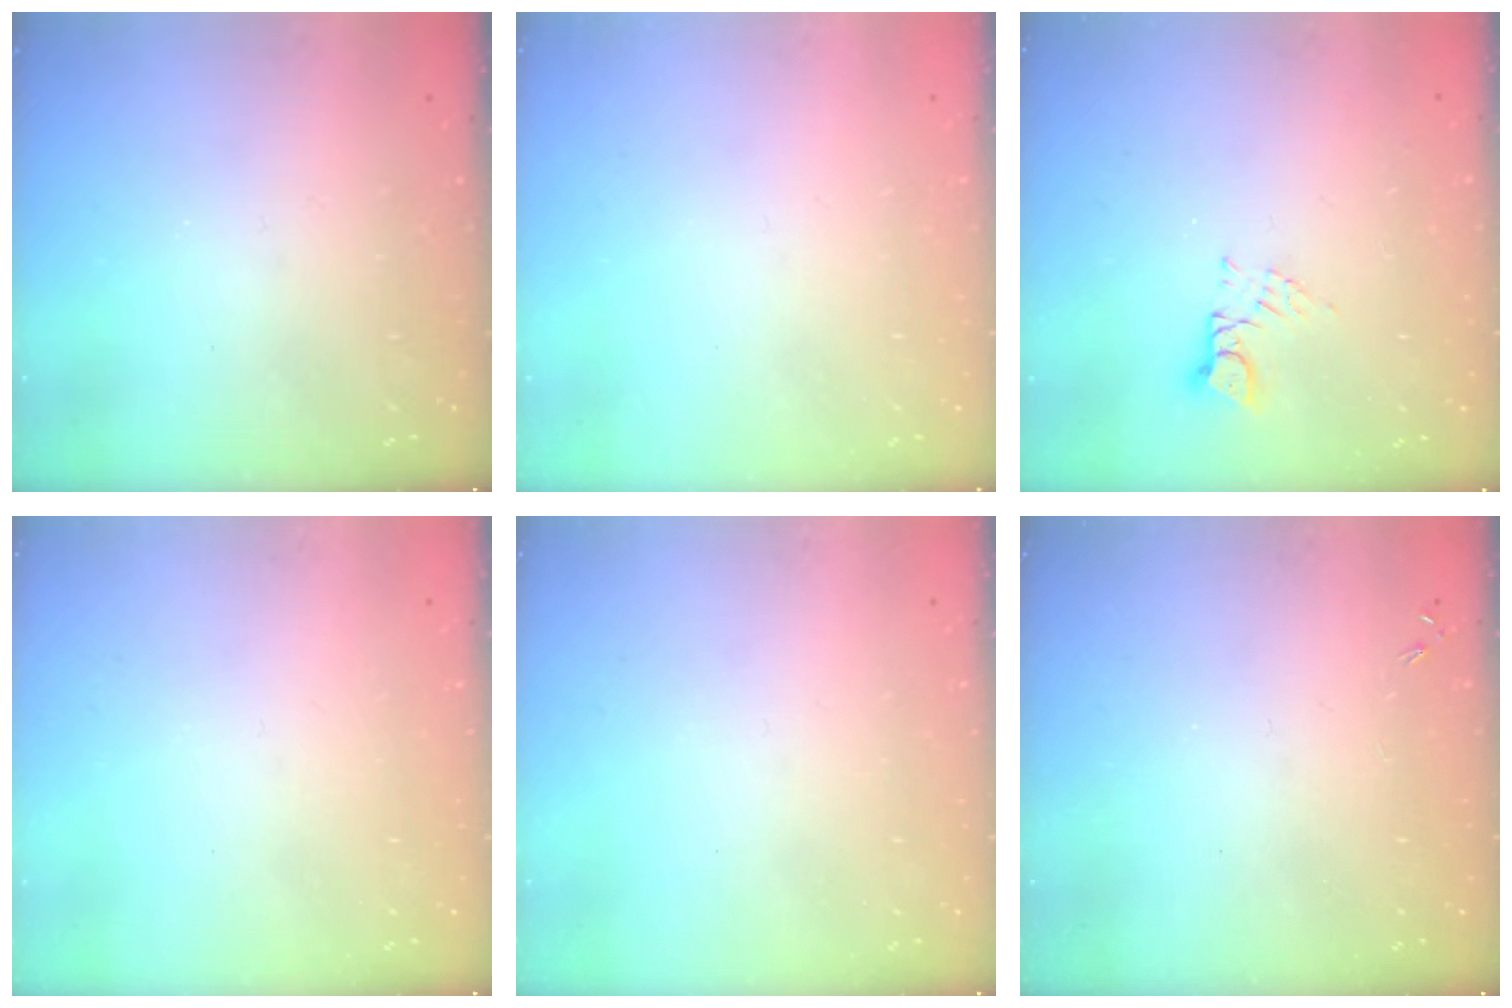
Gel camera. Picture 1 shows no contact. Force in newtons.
{"total": 0.0}
{"total": 2.8, "press": 2.8, "slide": 0.3}
{"total": 0.0}
{"total": 0.0}
{"total": 0.0}